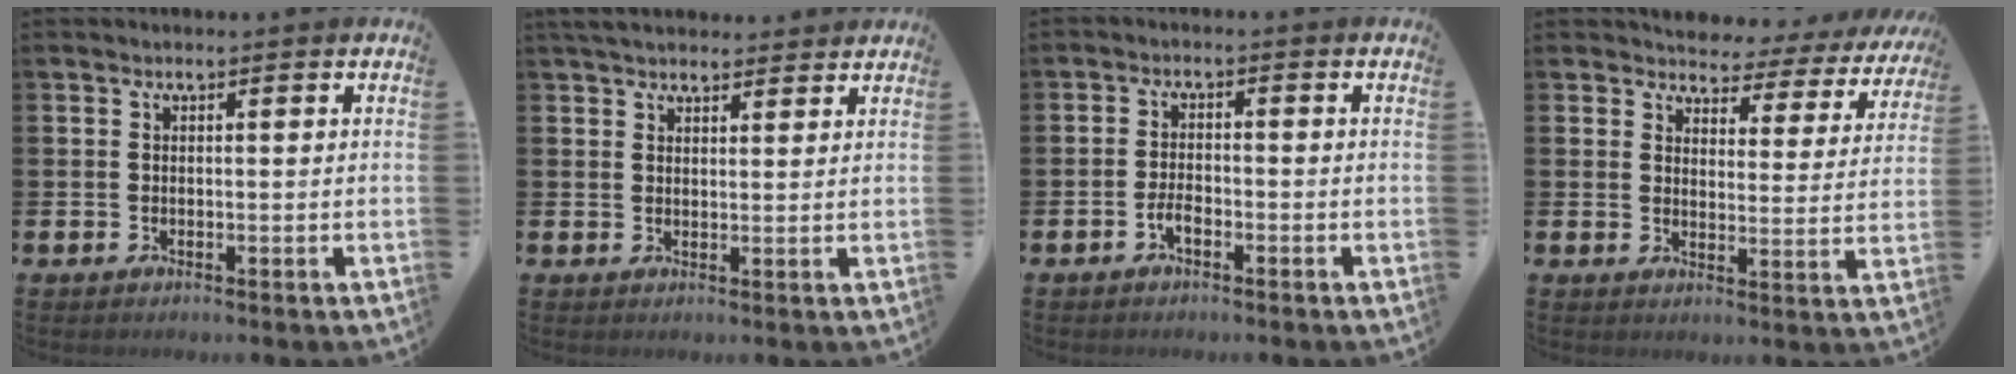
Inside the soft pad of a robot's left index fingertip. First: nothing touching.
{"total": 3.6, "force": [3.4, 1.1, 0.8], "torque": [-0.012, -0.013, 0.062]}
{"total": 2.0, "force": [-1.1, 0.9, 1.5], "torque": [-0.028, 0.002, -0.021]}
{"total": 3.0, "force": [2.7, 1.2, -0.1], "torque": [-0.012, -0.036, 0.037]}